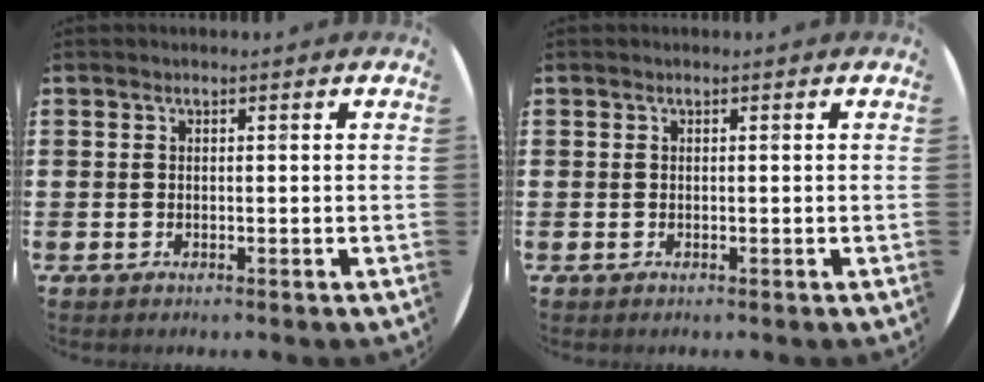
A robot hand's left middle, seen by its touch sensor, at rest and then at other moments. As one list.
[{"total": 0.0}]